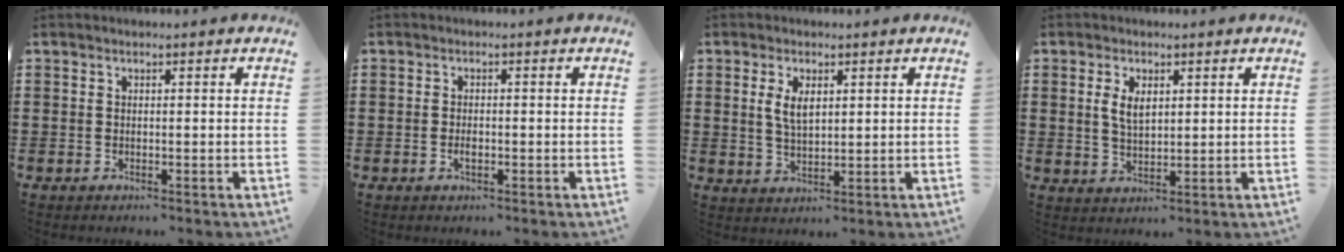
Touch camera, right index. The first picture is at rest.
{"total": 1.5, "force": [-0.5, 0.6, 1.2], "torque": [-0.024, -0.002, -0.008]}
{"total": 3.9, "force": [1.2, 1.8, 3.3], "torque": [-0.061, 0.003, 0.019]}
{"total": 3.7, "force": [1.1, 1.8, 3.0], "torque": [-0.056, 0.003, 0.017]}